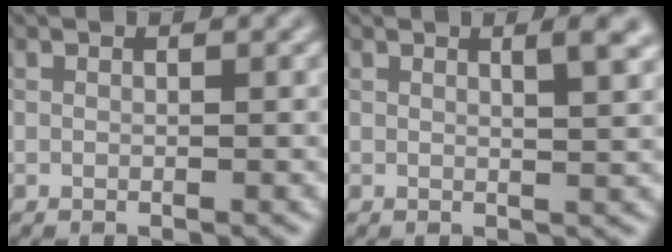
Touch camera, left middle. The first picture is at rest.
{"total": 3.2, "force": [1.4, 1.0, 2.7], "torque": [-0.020, 0.004, 0.016]}